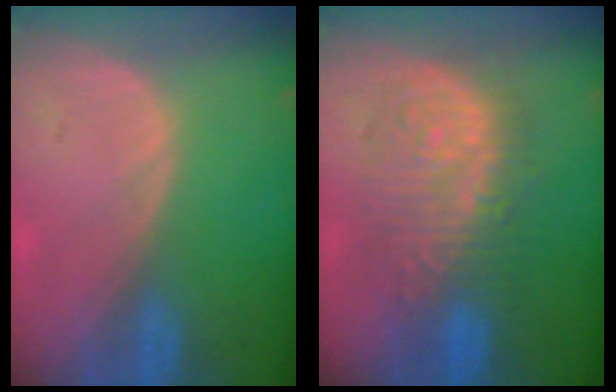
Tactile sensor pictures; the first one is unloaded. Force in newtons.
{"total": 9.8, "press": 9.8, "slide": 0.4}